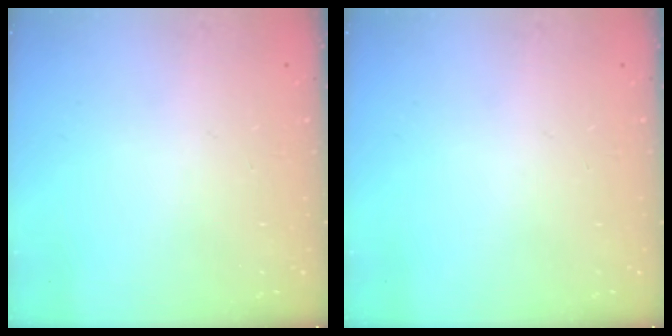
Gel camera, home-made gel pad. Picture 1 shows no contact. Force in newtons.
{"total": 0.0}